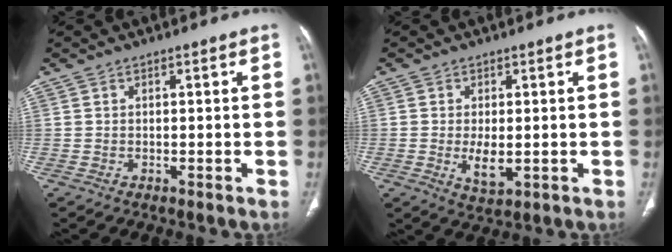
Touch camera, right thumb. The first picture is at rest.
{"total": 4.5, "force": [-0.6, 2.2, 3.9], "torque": [-0.067, -0.011, -0.004]}